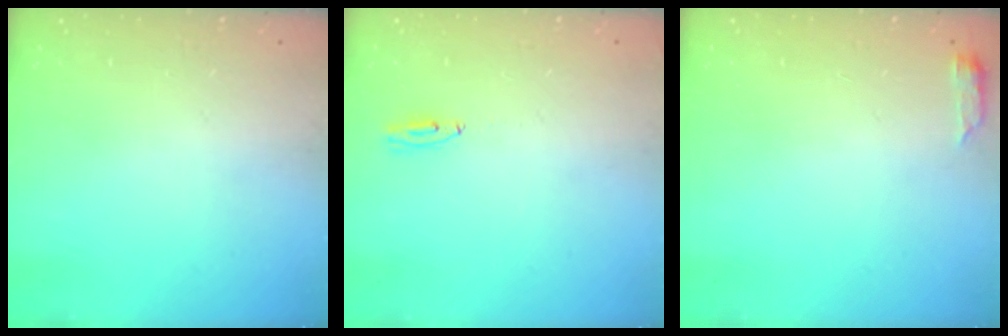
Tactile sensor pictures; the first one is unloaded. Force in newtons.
{"total": 3.5, "press": 3.1, "slide": 1.4}
{"total": 2.9, "press": 2.9, "slide": 0.5}